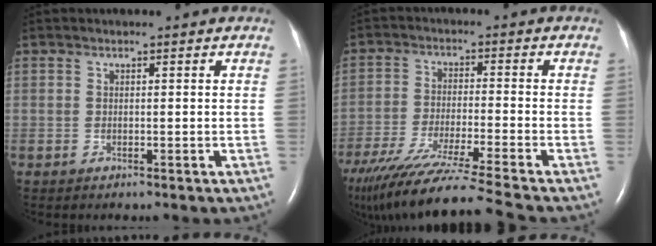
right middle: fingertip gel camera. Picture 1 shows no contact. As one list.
[{"total": 18.4, "force": [-15.6, -2.1, 9.5], "torque": [-0.176, -0.057, -0.264]}]